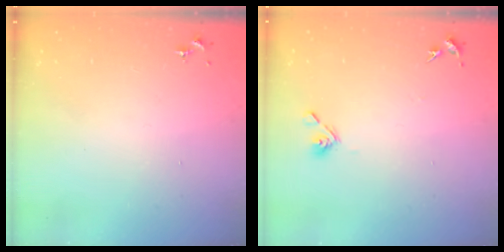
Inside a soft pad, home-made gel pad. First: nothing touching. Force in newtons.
{"total": 7.0, "press": 6.8, "slide": 1.8}